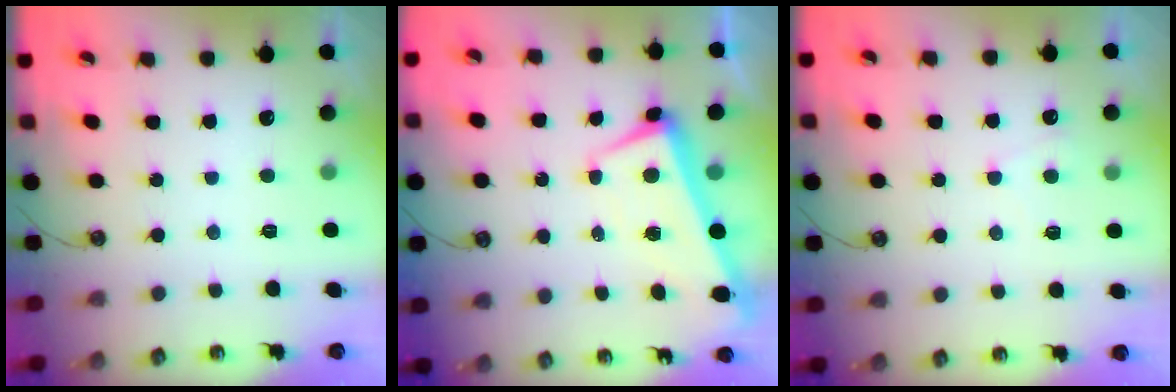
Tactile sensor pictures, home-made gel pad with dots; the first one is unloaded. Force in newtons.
{"total": 2.5, "press": 2.4, "slide": 0.4}
{"total": 2.7, "press": 2.7, "slide": 0.4}